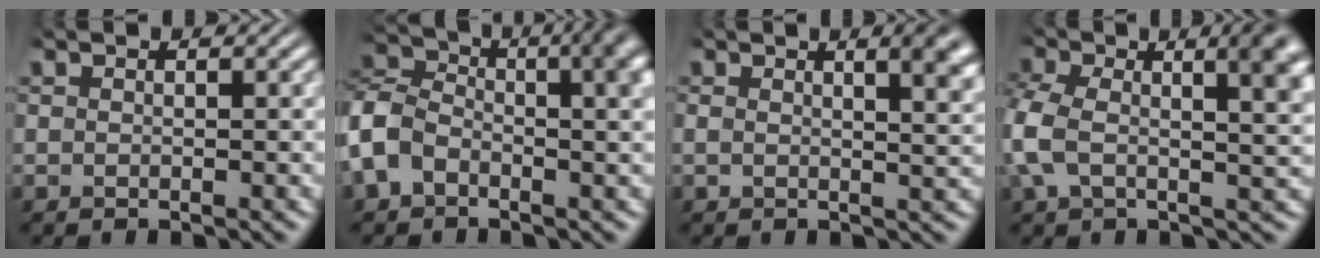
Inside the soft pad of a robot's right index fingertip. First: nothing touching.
{"total": 7.5, "force": [-1.0, 5.6, 4.9], "torque": [-0.091, -0.007, -0.023]}
{"total": 3.9, "force": [1.7, 0.8, 3.4], "torque": [-0.032, 0.007, 0.024]}
{"total": 7.1, "force": [1.1, 3.3, 6.1], "torque": [-0.111, -0.007, 0.022]}